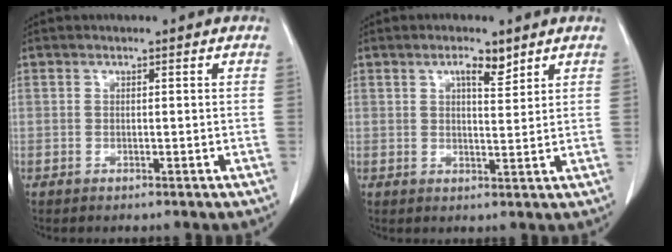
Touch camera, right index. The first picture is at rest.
{"total": 3.6, "force": [2.4, 1.0, 2.5], "torque": [-0.041, 0.001, 0.038]}